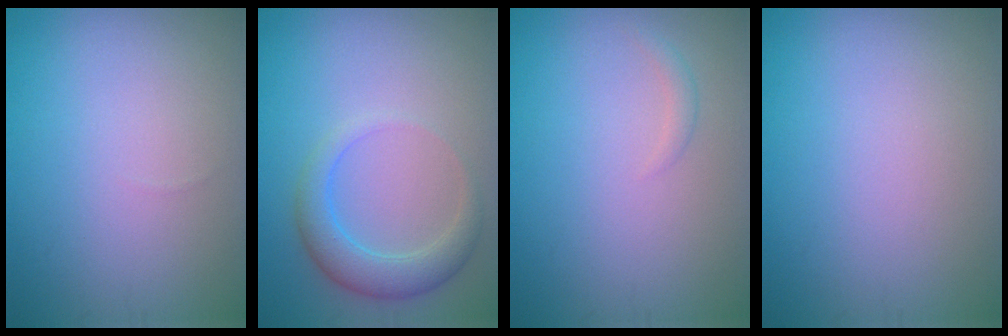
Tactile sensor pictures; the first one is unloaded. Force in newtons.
{"total": 3.5, "press": 3.5, "slide": 0.1}
{"total": 0.7, "press": 0.7, "slide": 0.1}
{"total": 0.0}